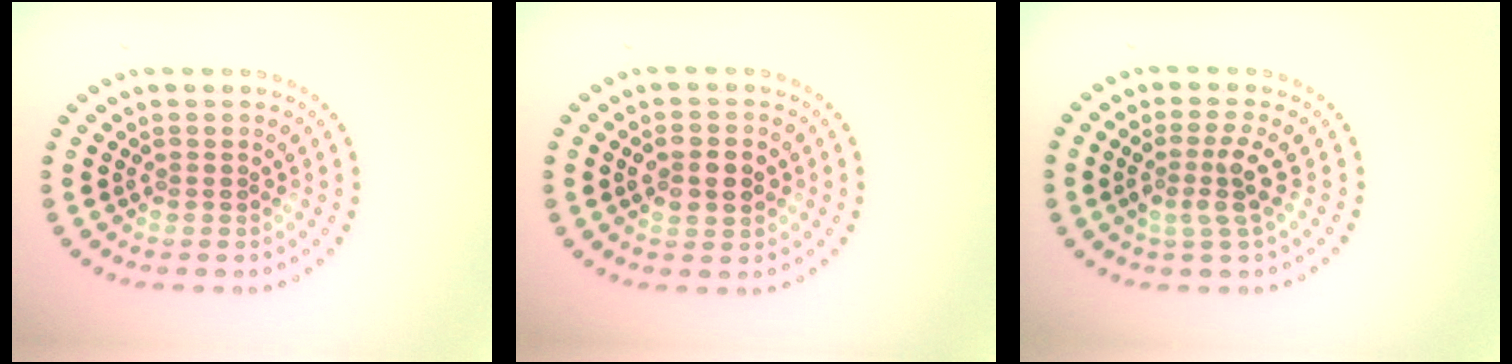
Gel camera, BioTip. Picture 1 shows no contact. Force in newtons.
{"total": 2.8, "press": 2.8, "slide": 0.1}
{"total": 2.7, "press": 2.0, "slide": 1.8}